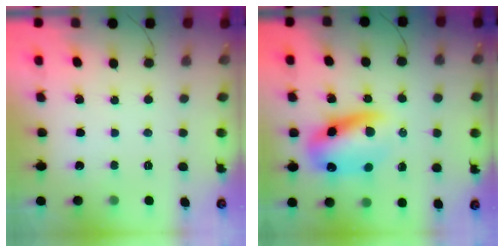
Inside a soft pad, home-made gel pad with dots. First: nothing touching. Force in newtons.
{"total": 11.9, "press": 11.4, "slide": 3.4}